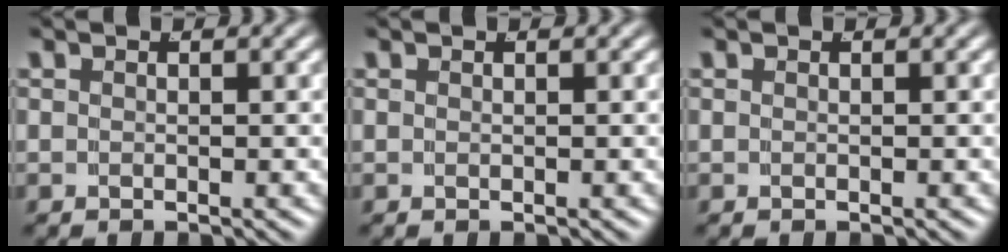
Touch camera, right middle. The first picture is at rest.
{"total": 0.0}
{"total": 0.0}